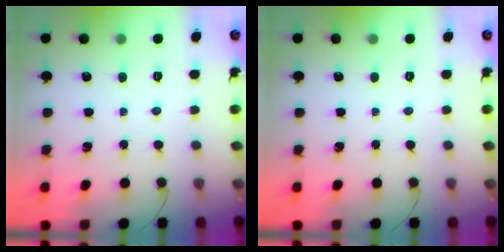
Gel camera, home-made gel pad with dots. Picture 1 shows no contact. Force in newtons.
{"total": 0.0}